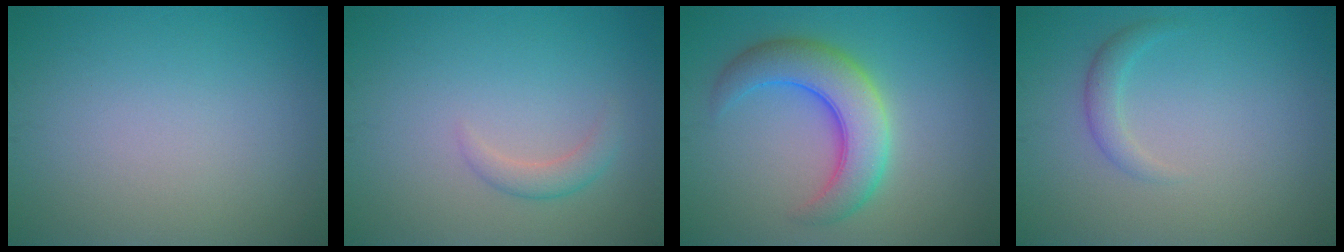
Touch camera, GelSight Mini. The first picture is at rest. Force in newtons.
{"total": 1.6, "press": 1.6, "slide": 0.1}
{"total": 6.4, "press": 6.4, "slide": 0.2}
{"total": 1.5, "press": 1.5, "slide": 0.0}